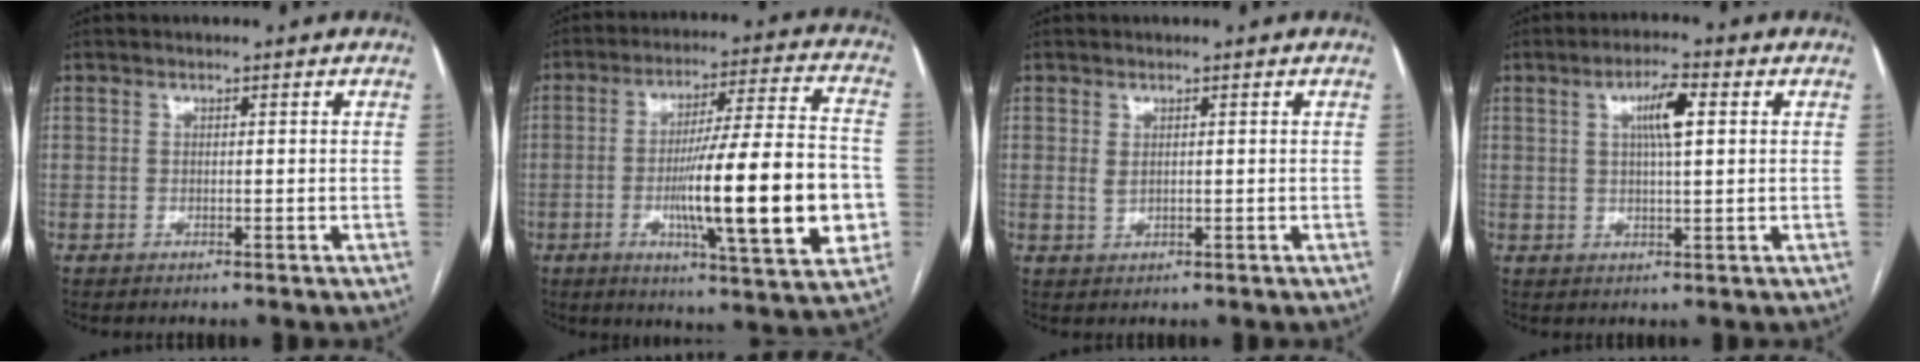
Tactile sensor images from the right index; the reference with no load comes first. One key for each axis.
{"total": 21.2, "fx": -4.1, "fy": 2.0, "fz": 20.7, "tx": -0.293, "ty": 0.002, "tz": -0.057}
{"total": 1.2, "fx": 0.4, "fy": 0.6, "fz": 0.9, "tx": -0.018, "ty": -0.003, "tz": 0.013}
{"total": 5.5, "fx": 1.6, "fy": 0.8, "fz": 5.2, "tx": -0.094, "ty": 0.008, "tz": 0.027}